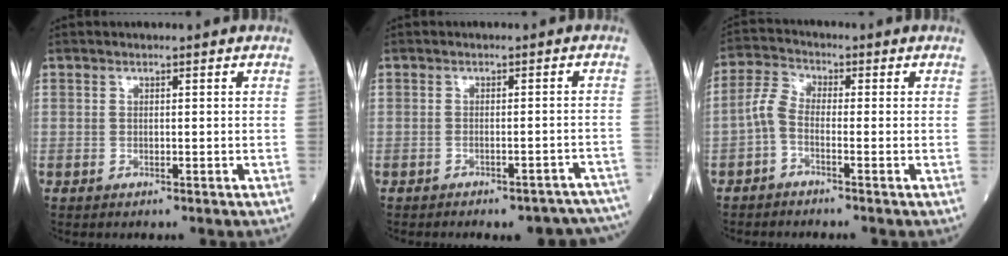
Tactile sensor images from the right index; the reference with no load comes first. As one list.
[{"total": 10.8, "force": [-9.7, 3.3, 3.3], "torque": [-0.023, 0.023, -0.099]}, {"total": 3.5, "force": [-1.4, 1.5, 2.8], "torque": [-0.066, 0.009, -0.038]}]